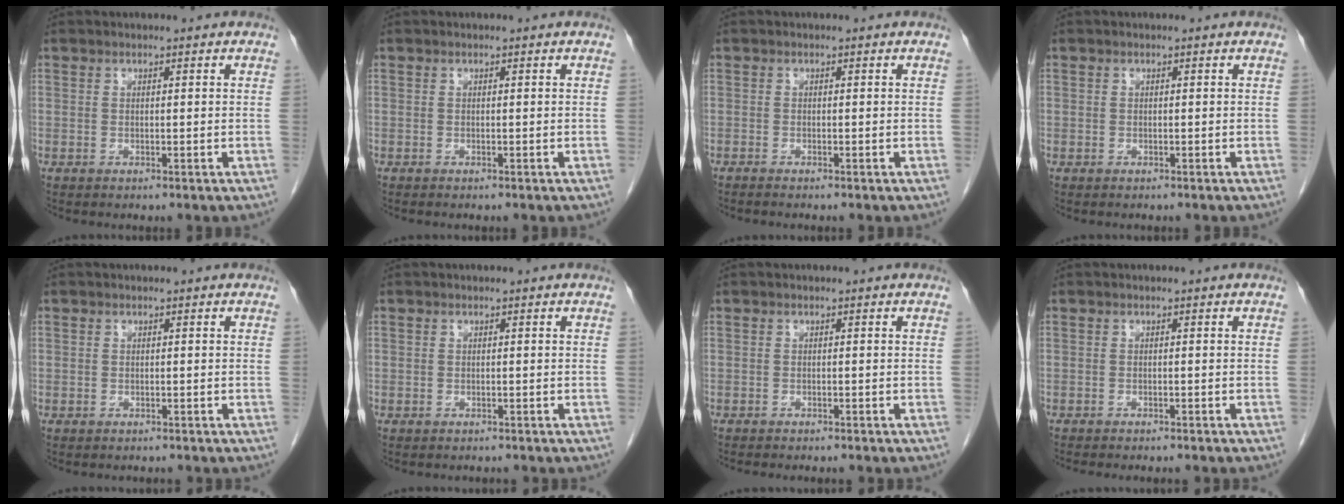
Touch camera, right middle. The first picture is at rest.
{"total": 0.9, "force": [-0.7, 0.2, 0.4], "torque": [-0.007, -0.002, -0.006]}
{"total": 1.5, "force": [-1.3, -0.1, 0.7], "torque": [-0.008, 0.000, -0.018]}
{"total": 0.7, "force": [-0.4, 0.6, -0.1], "torque": [-0.001, 0.007, -0.008]}
{"total": 2.3, "force": [-2.0, 1.2, 0.1], "torque": [-0.005, 0.001, -0.031]}
{"total": 2.6, "force": [-2.3, 1.2, 0.2], "torque": [-0.005, 0.001, -0.034]}
{"total": 7.3, "force": [-6.6, 1.1, 3.1], "torque": [-0.027, -0.009, -0.077]}
{"total": 8.6, "force": [-7.7, 1.4, 3.6], "torque": [-0.035, -0.011, -0.090]}